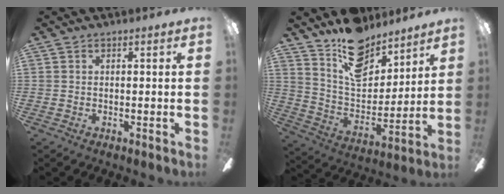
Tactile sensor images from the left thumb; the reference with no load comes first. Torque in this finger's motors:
{"motor_torque": [0.86, 0.24, 1.00, -1.82, 0.15]}